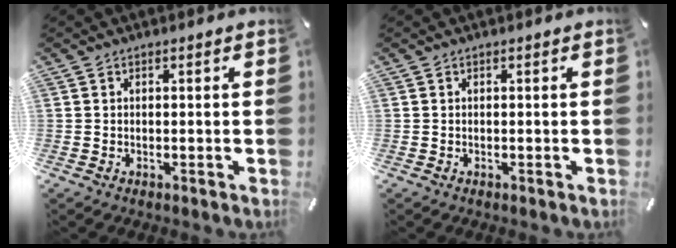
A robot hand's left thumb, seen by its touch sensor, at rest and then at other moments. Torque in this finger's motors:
{"motor_torque": [0.00, 0.00, 0.01, 0.00, 0.00]}